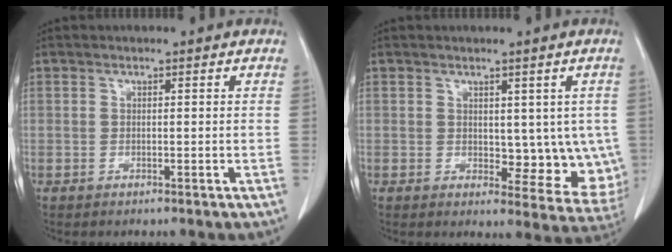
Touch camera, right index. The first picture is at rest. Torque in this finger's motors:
{"motor_torque": [0.15, 0.08, 0.10, 0.00]}